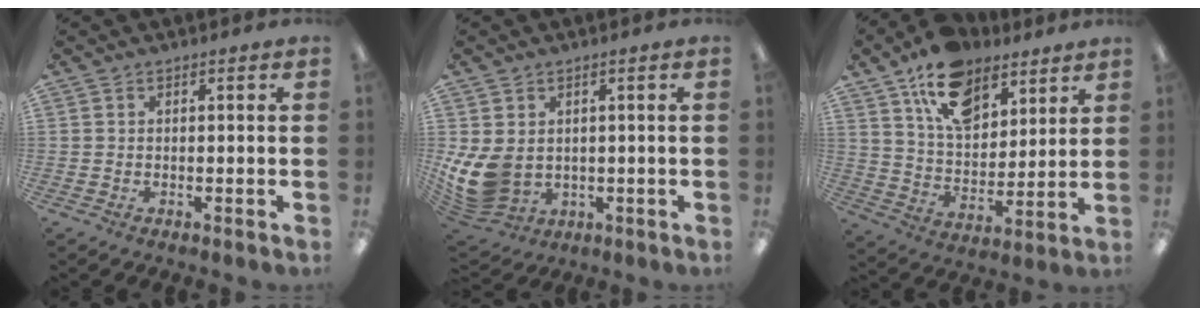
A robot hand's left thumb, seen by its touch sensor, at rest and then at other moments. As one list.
[{"total": 10.2, "force": [0.6, 7.8, 6.5], "torque": [-0.152, -0.010, 0.017]}, {"total": 15.9, "force": [10.5, 9.1, 7.6], "torque": [-0.125, -0.047, 0.192]}]